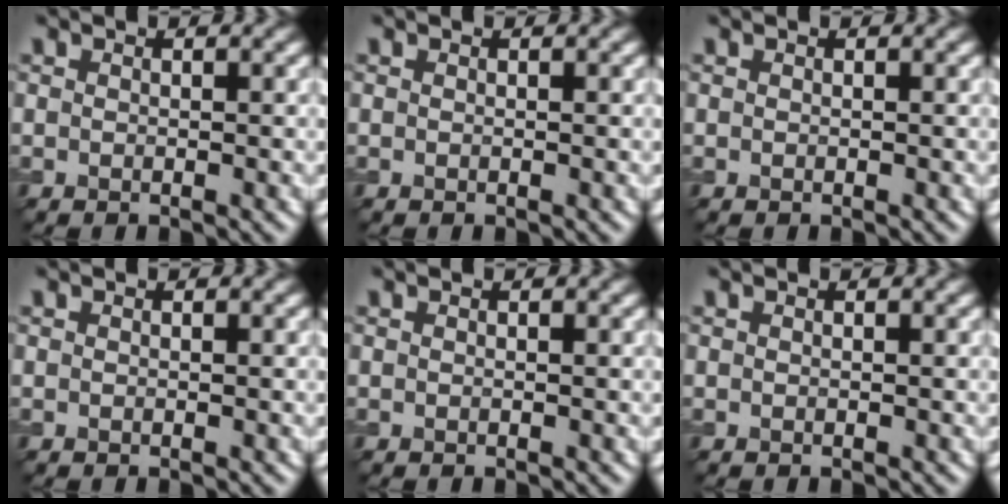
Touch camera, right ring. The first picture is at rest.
{"total": 0.0}
{"total": 0.0}
{"total": 0.0}
{"total": 0.0}
{"total": 0.0}